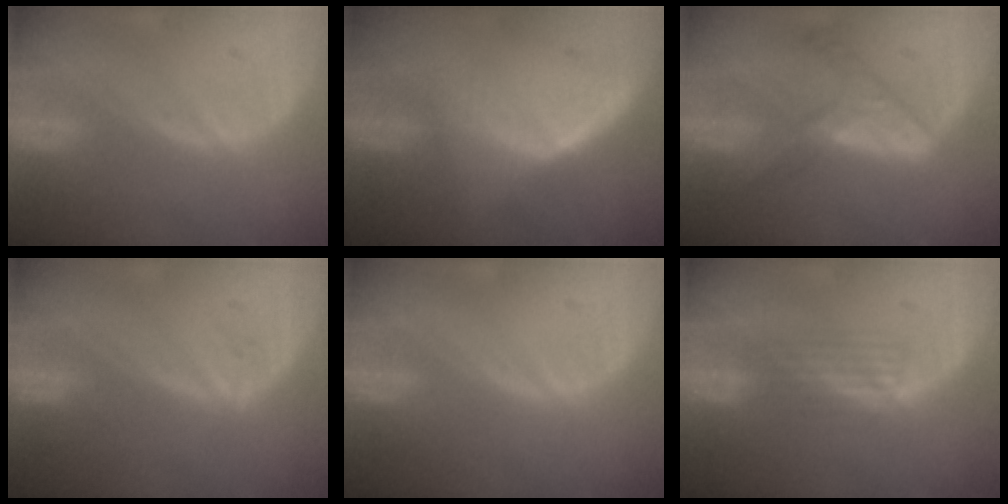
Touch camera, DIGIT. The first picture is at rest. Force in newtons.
{"total": 6.0, "press": 5.7, "slide": 2.1}
{"total": 6.8, "press": 5.9, "slide": 3.4}
{"total": 1.1, "press": 1.1, "slide": 0.1}
{"total": 0.0}
{"total": 2.9, "press": 2.6, "slide": 1.2}